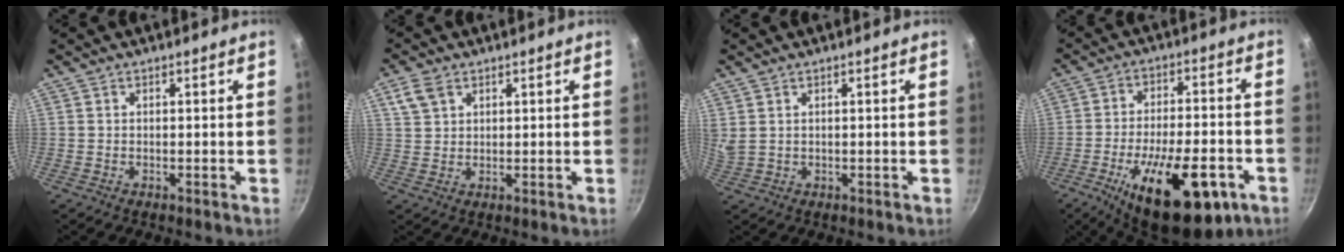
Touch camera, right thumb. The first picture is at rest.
{"total": 4.7, "force": [2.4, 3.3, 2.4], "torque": [-0.037, 0.001, 0.050]}
{"total": 2.5, "force": [1.2, 1.1, 1.9], "torque": [-0.039, 0.000, 0.030]}
{"total": 21.0, "force": [-9.4, 8.5, 16.8], "torque": [-0.238, 0.022, -0.135]}